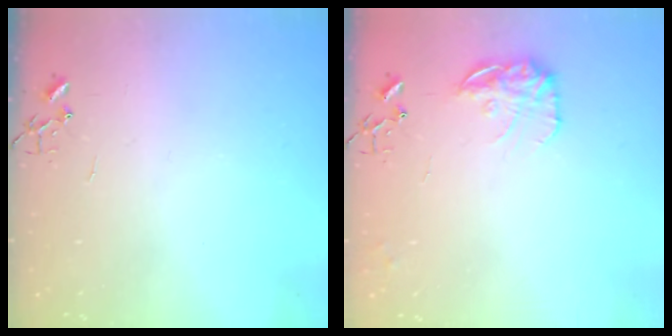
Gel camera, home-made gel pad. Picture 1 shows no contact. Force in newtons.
{"total": 12.9, "press": 12.8, "slide": 0.6}